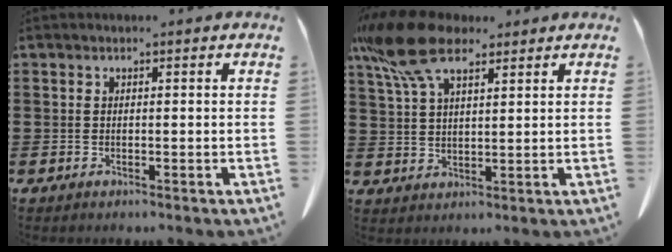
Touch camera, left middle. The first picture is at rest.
{"total": 10.7, "force": [7.0, 4.0, 7.0], "torque": [-0.174, -0.015, 0.127]}